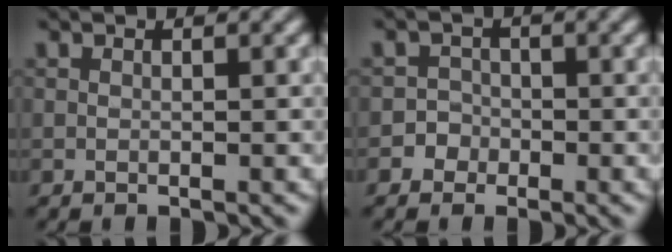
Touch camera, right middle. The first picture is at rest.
{"total": 2.0, "force": [-1.0, 1.8, 0.0], "torque": [0.029, 0.007, -0.024]}